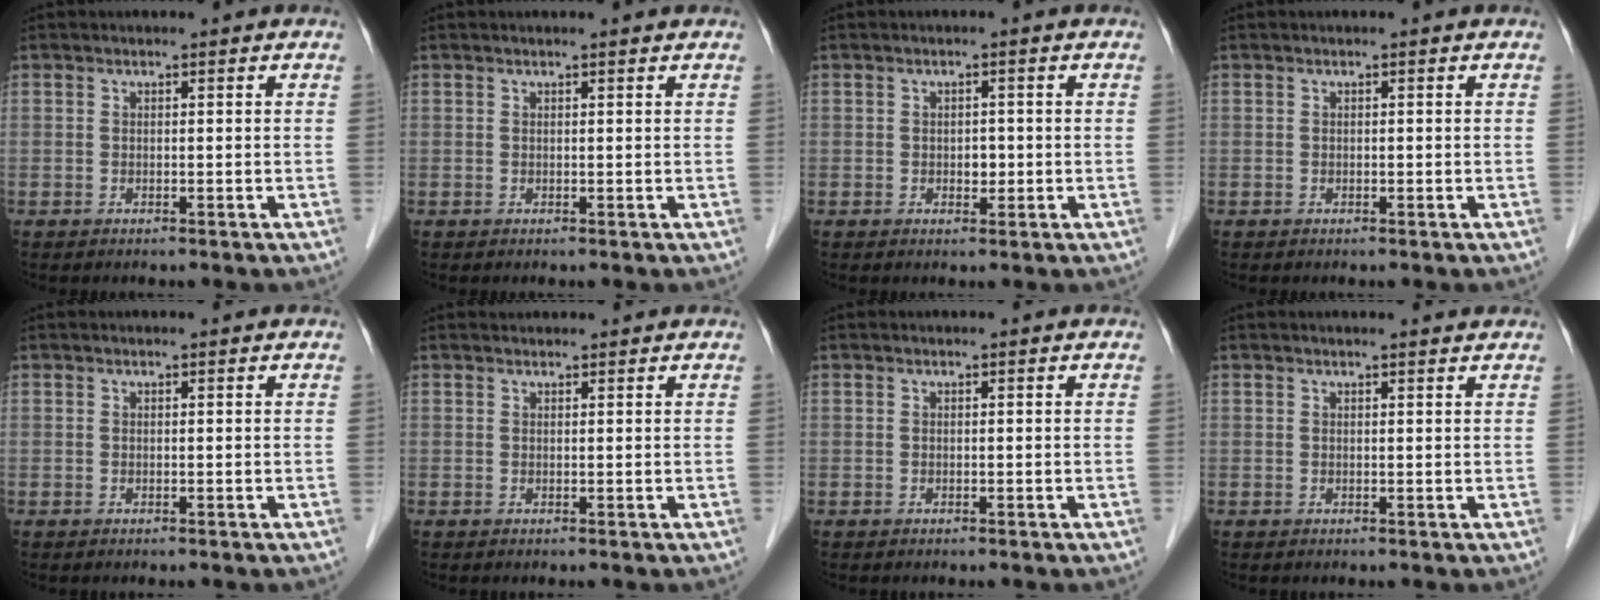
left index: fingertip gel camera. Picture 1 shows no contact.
{"total": 1.0, "force": [0.9, -0.1, 0.4], "torque": [-0.011, 0.005, 0.015]}
{"total": 1.5, "force": [-0.3, 1.1, 1.0], "torque": [-0.016, 0.001, -0.001]}
{"total": 0.0}
{"total": 0.0}
{"total": 1.8, "force": [1.8, 0.3, 0.2], "torque": [-0.011, 0.020, 0.028]}
{"total": 0.0}
{"total": 2.3, "force": [2.3, 0.0, 0.6], "torque": [-0.012, 0.005, 0.023]}